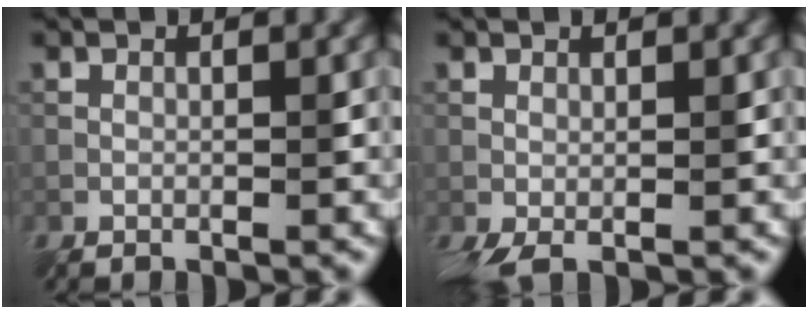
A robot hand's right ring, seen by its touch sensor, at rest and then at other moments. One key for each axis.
{"total": 2.1, "fx": -0.4, "fy": 0.7, "fz": 1.9, "tx": -0.040, "ty": -0.004, "tz": -0.010}